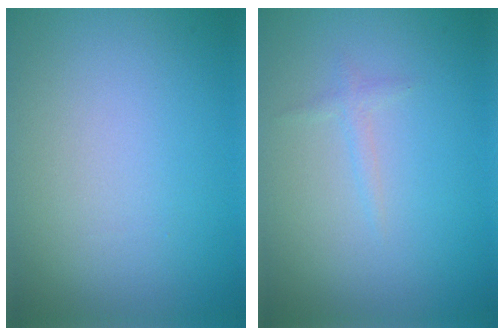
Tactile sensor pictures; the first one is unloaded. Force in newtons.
{"total": 0.8, "press": 0.8, "slide": 0.0}